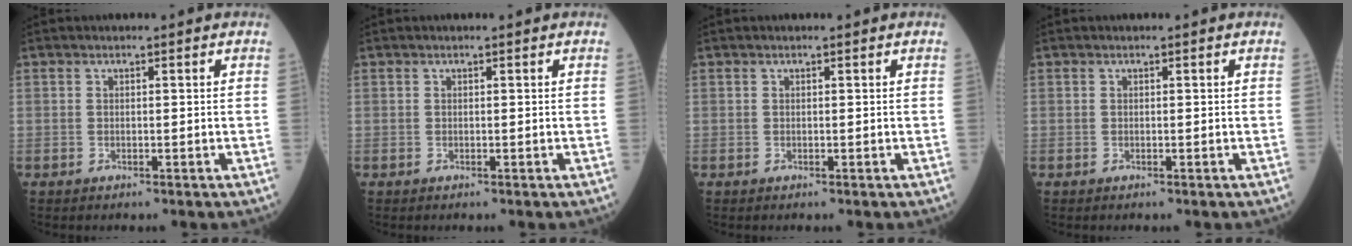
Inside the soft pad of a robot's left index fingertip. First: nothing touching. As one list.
[{"total": 0.0}, {"total": 0.0}, {"total": 0.0}]